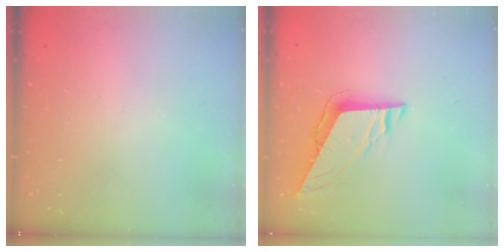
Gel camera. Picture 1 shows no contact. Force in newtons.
{"total": 8.3, "press": 8.2, "slide": 1.5}